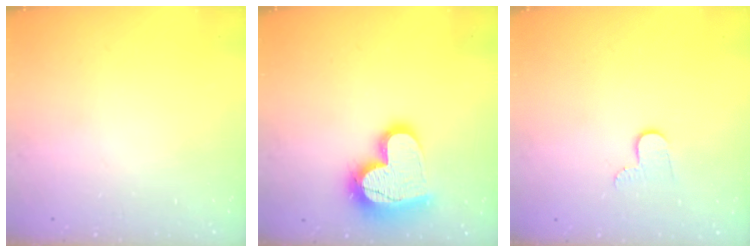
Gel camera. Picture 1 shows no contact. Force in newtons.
{"total": 18.6, "press": 18.5, "slide": 1.5}
{"total": 4.6, "press": 4.6, "slide": 0.5}